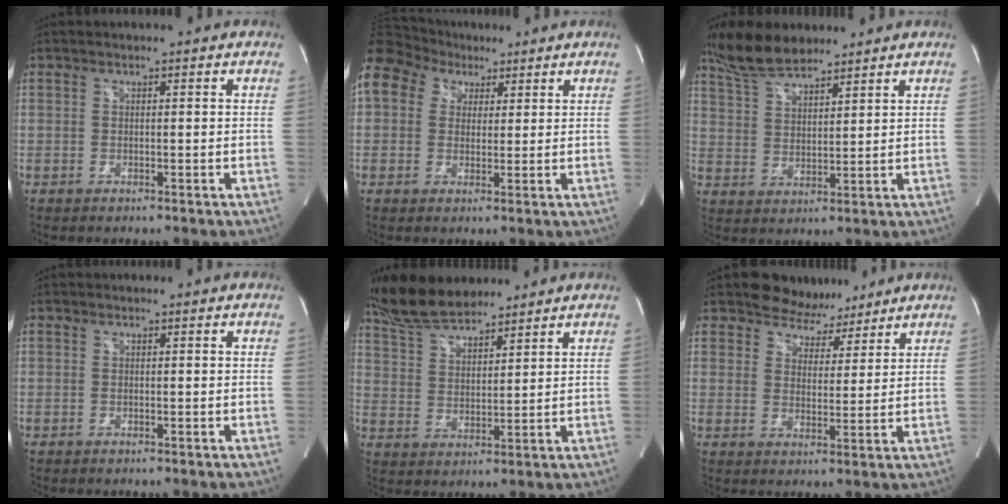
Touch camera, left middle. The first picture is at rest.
{"total": 20.1, "force": [9.9, 15.2, 8.6], "torque": [-0.278, 0.112, 0.193]}
{"total": 9.2, "force": [7.9, 2.3, 4.1], "torque": [-0.089, 0.015, 0.156]}
{"total": 0.0}
{"total": 10.3, "force": [9.2, 2.3, 4.1], "torque": [-0.089, 0.017, 0.178]}
{"total": 6.2, "force": [5.2, 3.3, 0.8], "torque": [-0.009, 0.001, 0.080]}